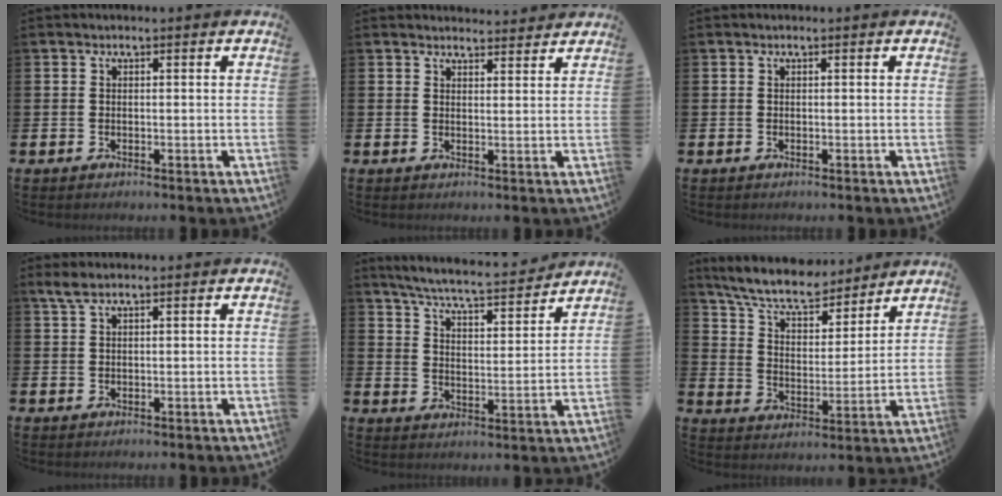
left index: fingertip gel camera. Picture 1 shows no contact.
{"total": 2.7, "force": [2.7, 0.4, -0.2], "torque": [0.012, -0.020, 0.045]}
{"total": 0.0}
{"total": 1.9, "force": [1.4, 0.4, 1.3], "torque": [-0.021, 0.001, 0.023]}
{"total": 6.3, "force": [6.0, 0.3, 1.8], "torque": [-0.059, -0.046, 0.100]}
{"total": 8.6, "force": [7.8, 2.2, 2.8], "torque": [-0.082, -0.048, 0.136]}